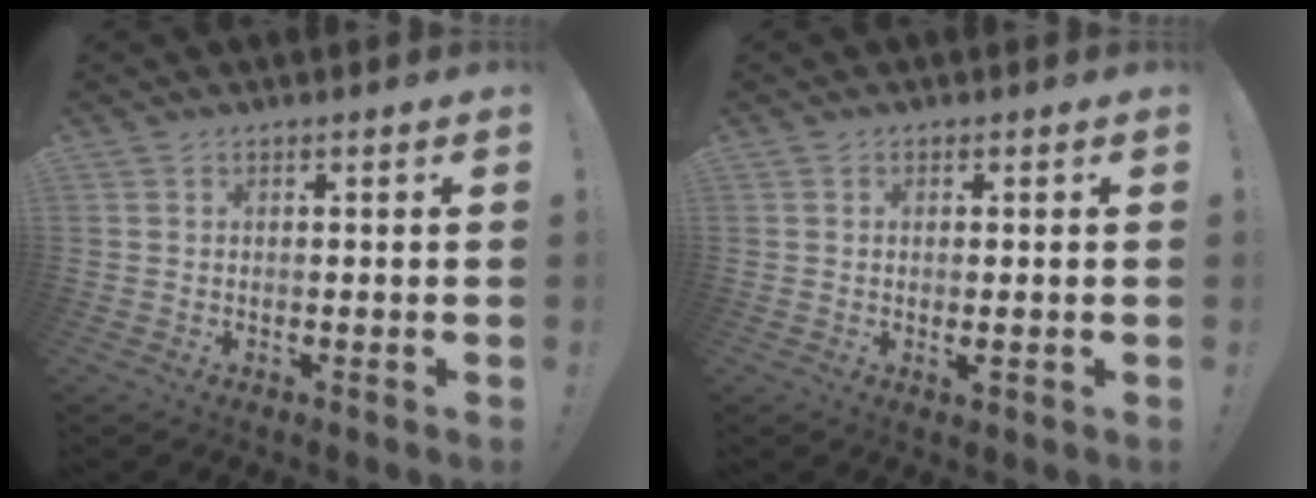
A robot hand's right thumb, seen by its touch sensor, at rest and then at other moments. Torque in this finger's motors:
{"motor_torque": [-0.02, -0.08, 0.01, 0.17, -0.11]}